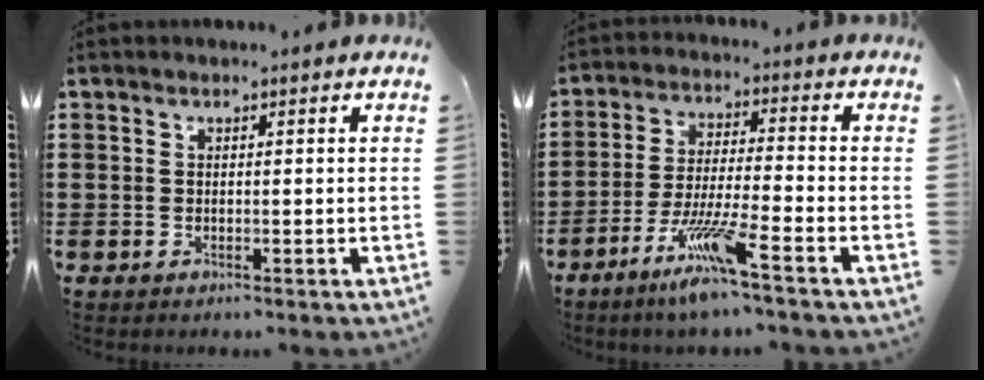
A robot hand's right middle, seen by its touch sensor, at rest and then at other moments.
{"total": 8.5, "force": [-5.9, 0.0, 6.1], "torque": [-0.123, -0.013, -0.114]}